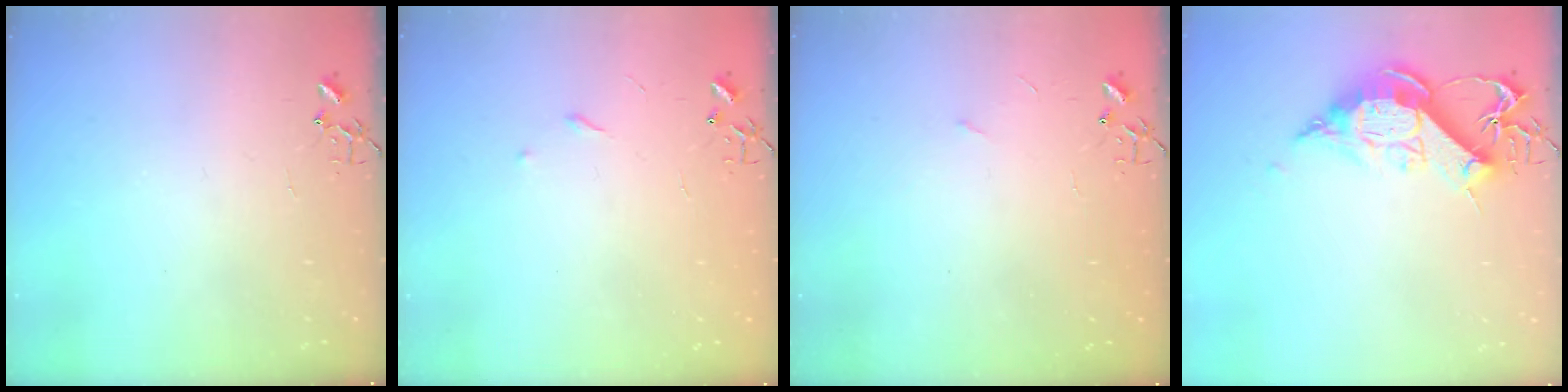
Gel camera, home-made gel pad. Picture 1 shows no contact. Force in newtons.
{"total": 3.7, "press": 3.6, "slide": 0.4}
{"total": 2.6, "press": 2.6, "slide": 0.4}
{"total": 13.9, "press": 13.9, "slide": 1.1}